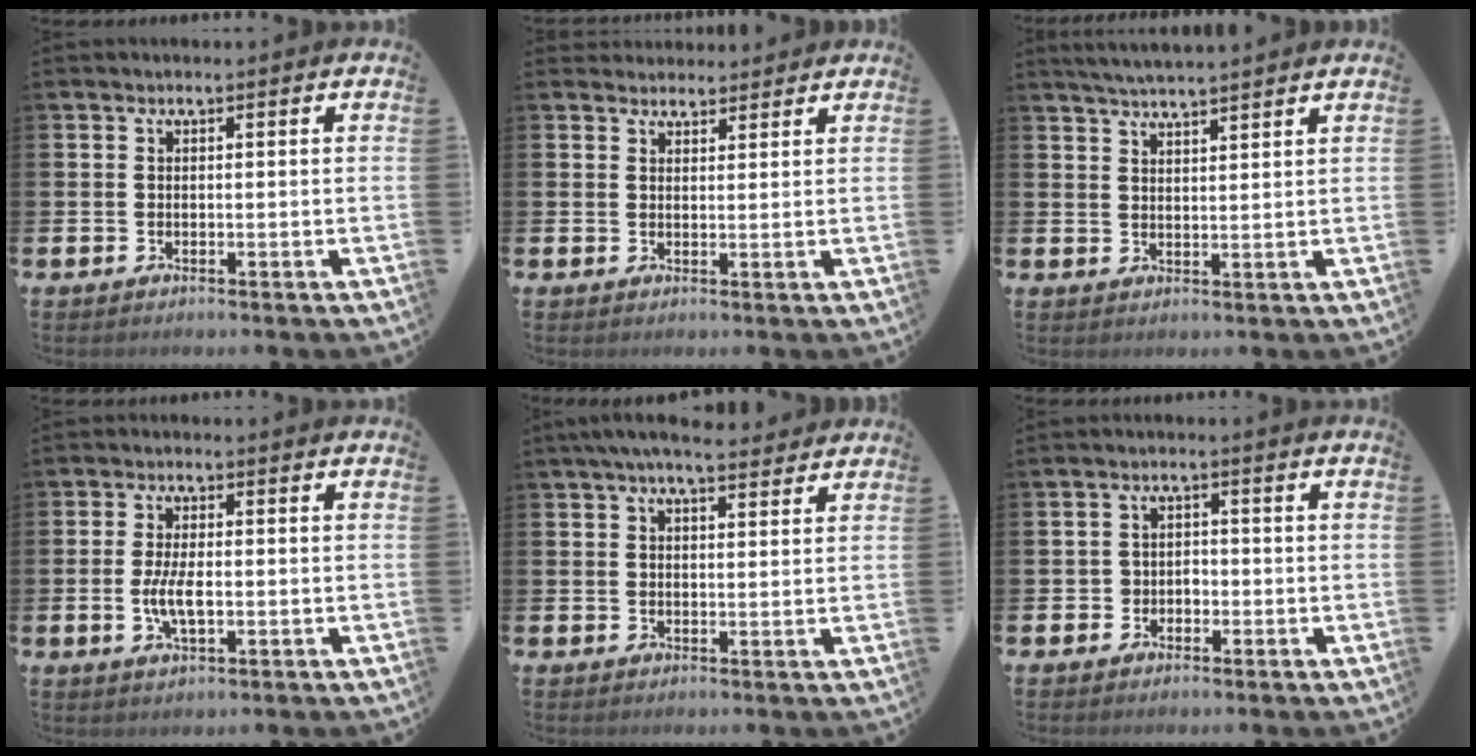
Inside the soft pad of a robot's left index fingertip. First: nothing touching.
{"total": 2.7, "force": [2.5, 0.8, -0.3], "torque": [0.008, -0.012, 0.046]}
{"total": 3.8, "force": [3.8, -0.3, 0.7], "torque": [-0.020, -0.014, 0.068]}
{"total": 4.6, "force": [-0.6, 1.9, 4.1], "torque": [-0.079, 0.001, -0.013]}
{"total": 4.9, "force": [4.3, 1.0, 2.2], "torque": [-0.043, -0.013, 0.076]}
{"total": 2.1, "force": [-1.0, 1.8, 0.3], "torque": [-0.011, 0.004, -0.025]}